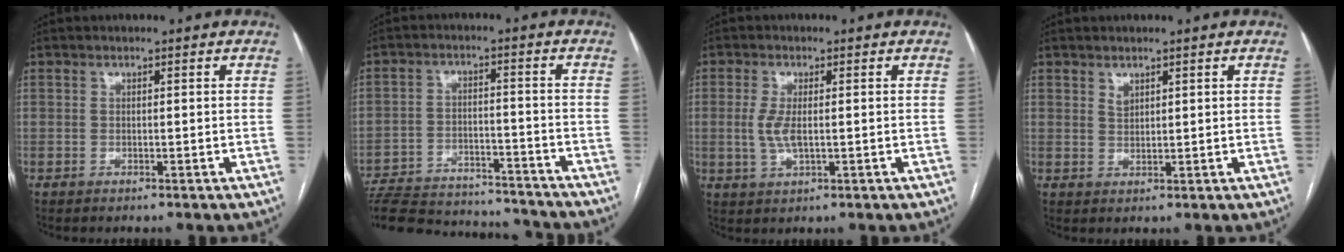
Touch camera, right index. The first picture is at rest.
{"total": 21.6, "force": [-20.2, 3.5, 6.9], "torque": [-0.148, -0.018, -0.292]}
{"total": 3.9, "force": [0.0, 1.3, 3.7], "torque": [-0.086, -0.007, 0.003]}
{"total": 1.4, "force": [1.1, 0.7, 0.6], "torque": [-0.011, -0.001, 0.022]}